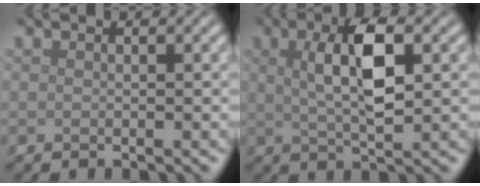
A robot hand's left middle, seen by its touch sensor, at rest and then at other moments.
{"total": 5.8, "force": [1.4, 1.9, 5.3], "torque": [-0.096, 0.007, 0.023]}